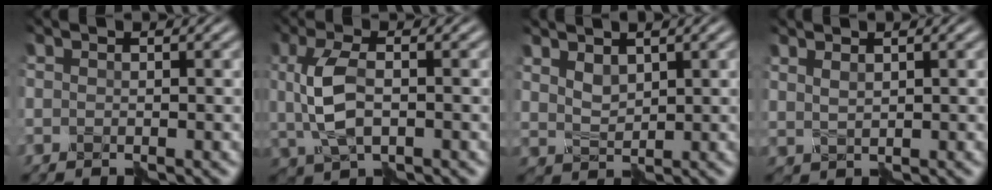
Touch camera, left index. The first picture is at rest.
{"total": 4.7, "force": [0.4, 2.3, 4.1], "torque": [-0.099, 0.004, 0.008]}
{"total": 1.6, "force": [1.2, 0.7, 0.8], "torque": [-0.020, -0.003, 0.030]}
{"total": 1.1, "force": [0.9, 0.2, 0.7], "torque": [-0.017, -0.002, 0.022]}